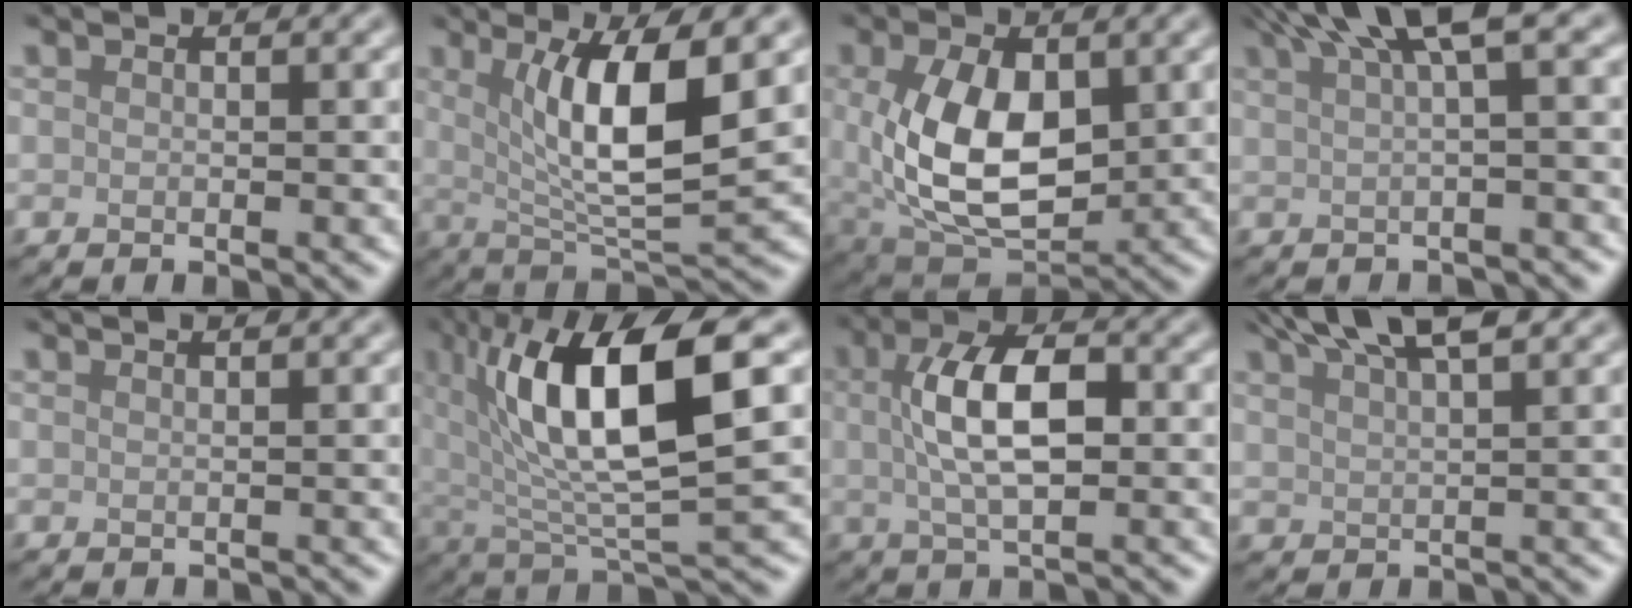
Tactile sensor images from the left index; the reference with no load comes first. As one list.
[{"total": 7.6, "force": [1.9, 1.7, 7.2], "torque": [-0.118, -0.013, 0.038]}, {"total": 9.2, "force": [0.6, 5.4, 7.5], "torque": [-0.156, -0.011, 0.018]}, {"total": 5.5, "force": [3.0, 1.1, 4.5], "torque": [-0.055, 0.024, 0.048]}, {"total": 1.3, "force": [1.1, 0.4, 0.5], "torque": [-0.003, 0.002, 0.008]}, {"total": 11.4, "force": [3.4, 3.1, 10.4], "torque": [-0.175, 0.004, 0.064]}, {"total": 6.1, "force": [0.5, 2.5, 5.5], "torque": [-0.103, 0.009, 0.005]}, {"total": 5.8, "force": [4.5, 1.3, 3.4], "torque": [-0.053, 0.019, 0.079]}]